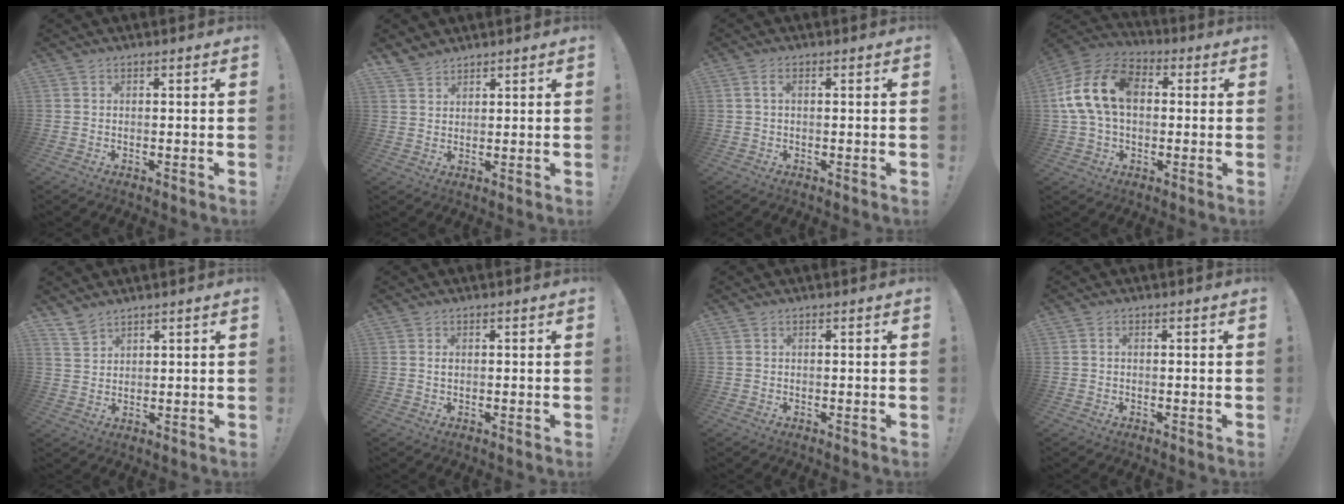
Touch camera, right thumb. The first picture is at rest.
{"total": 3.7, "force": [3.4, 1.4, 0.5], "torque": [-0.001, -0.026, 0.064]}
{"total": 2.1, "force": [0.4, 0.7, 1.9], "torque": [-0.035, 0.003, 0.007]}
{"total": 17.0, "force": [2.3, 11.4, 12.3], "torque": [-0.241, 0.021, 0.044]}
{"total": 4.8, "force": [4.0, 2.2, 1.4], "torque": [-0.018, -0.028, 0.076]}
{"total": 0.8, "force": [0.3, 0.5, 0.5], "torque": [-0.012, 0.004, 0.006]}
{"total": 0.0}
{"total": 0.6, "force": [0.0, 0.1, 0.6], "torque": [-0.018, 0.004, 0.000]}